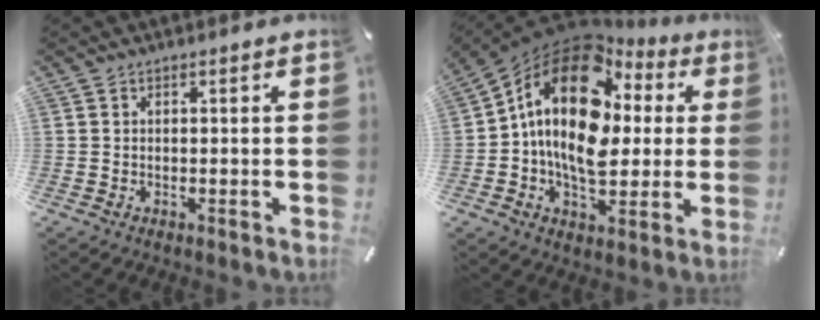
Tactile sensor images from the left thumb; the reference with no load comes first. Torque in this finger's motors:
{"motor_torque": [1.12, 2.96, 1.87, -0.90, 0.47]}